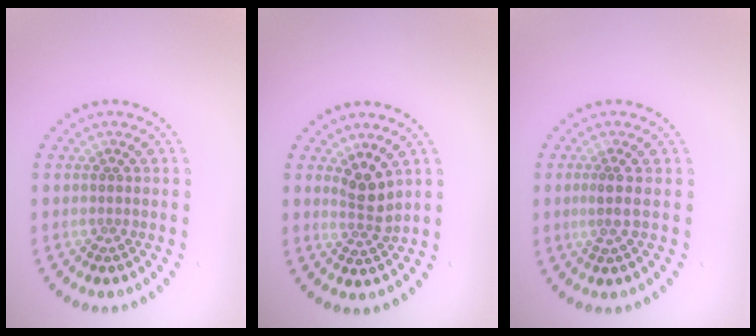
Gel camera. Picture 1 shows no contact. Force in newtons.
{"total": 2.3, "press": 1.8, "slide": 1.4}
{"total": 1.2, "press": 0.7, "slide": 1.0}